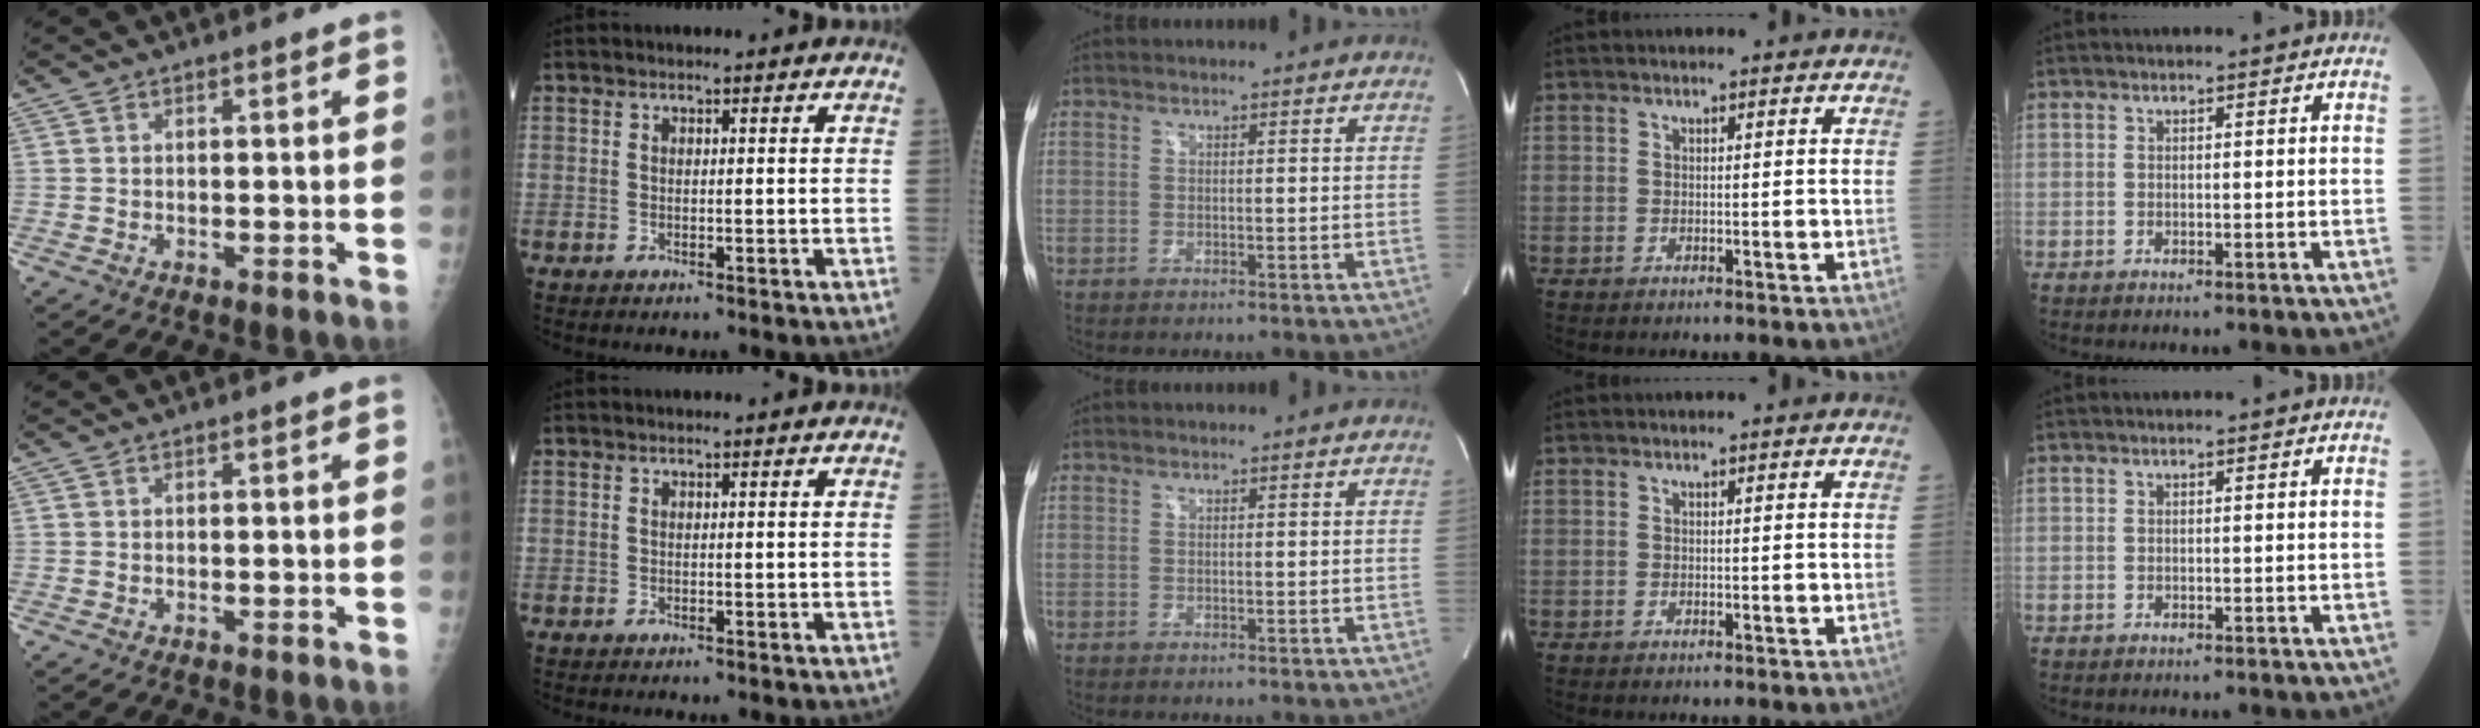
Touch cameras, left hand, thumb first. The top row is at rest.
{}